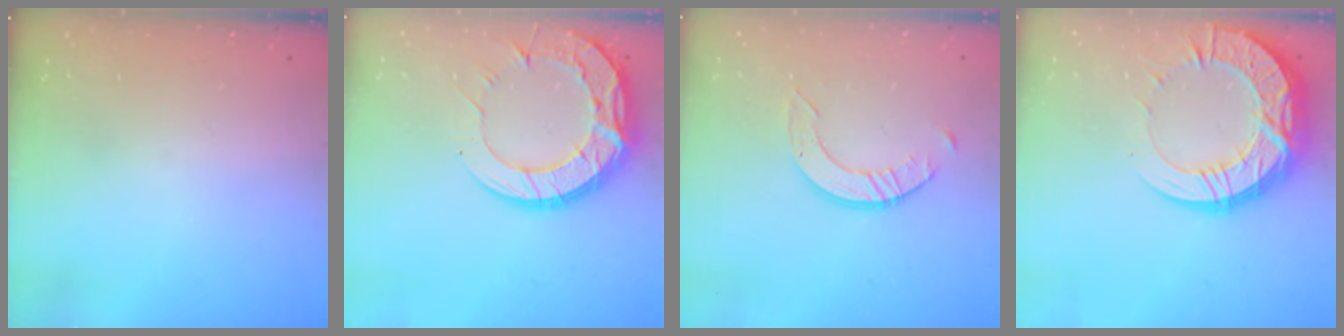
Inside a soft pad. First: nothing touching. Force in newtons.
{"total": 19.5, "press": 19.4, "slide": 1.6}
{"total": 5.0, "press": 5.0, "slide": 0.4}
{"total": 20.3, "press": 20.2, "slide": 1.7}